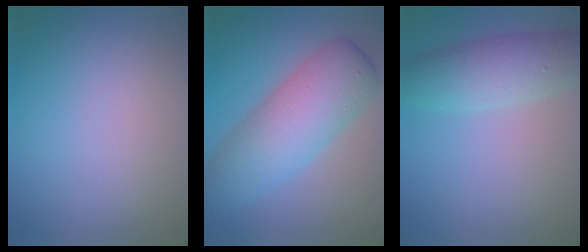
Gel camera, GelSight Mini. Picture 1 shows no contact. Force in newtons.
{"total": 7.6, "press": 7.6, "slide": 0.1}
{"total": 5.3, "press": 5.3, "slide": 0.1}